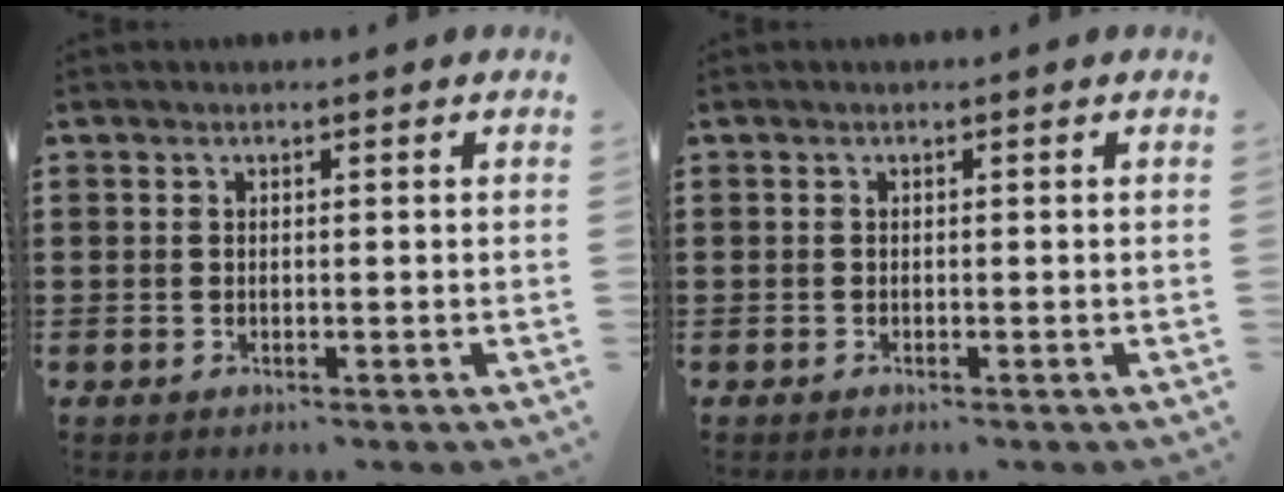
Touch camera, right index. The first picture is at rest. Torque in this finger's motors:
{"motor_torque": [-1.02, 1.04, -0.02, 0.01]}